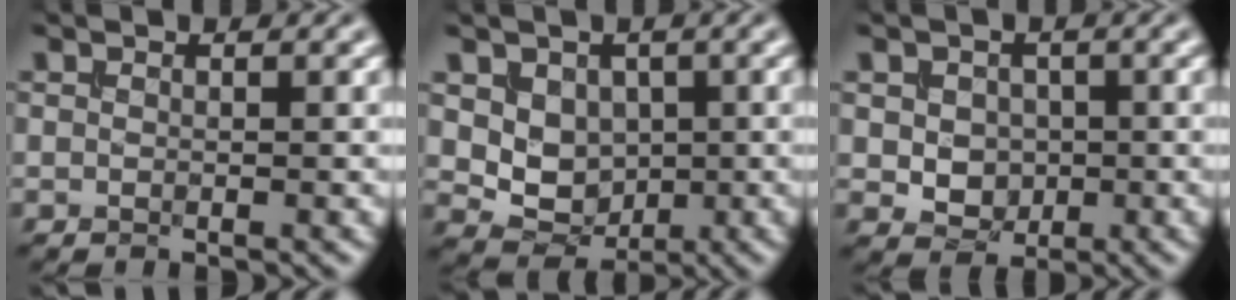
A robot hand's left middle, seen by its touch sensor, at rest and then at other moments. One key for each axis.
{"total": 4.3, "fx": 0.8, "fy": 3.6, "fz": 2.3, "tx": -0.045, "ty": -0.011, "tz": 0.019}
{"total": 2.9, "fx": -0.1, "fy": 2.4, "fz": 1.6, "tx": -0.029, "ty": -0.004, "tz": -0.001}